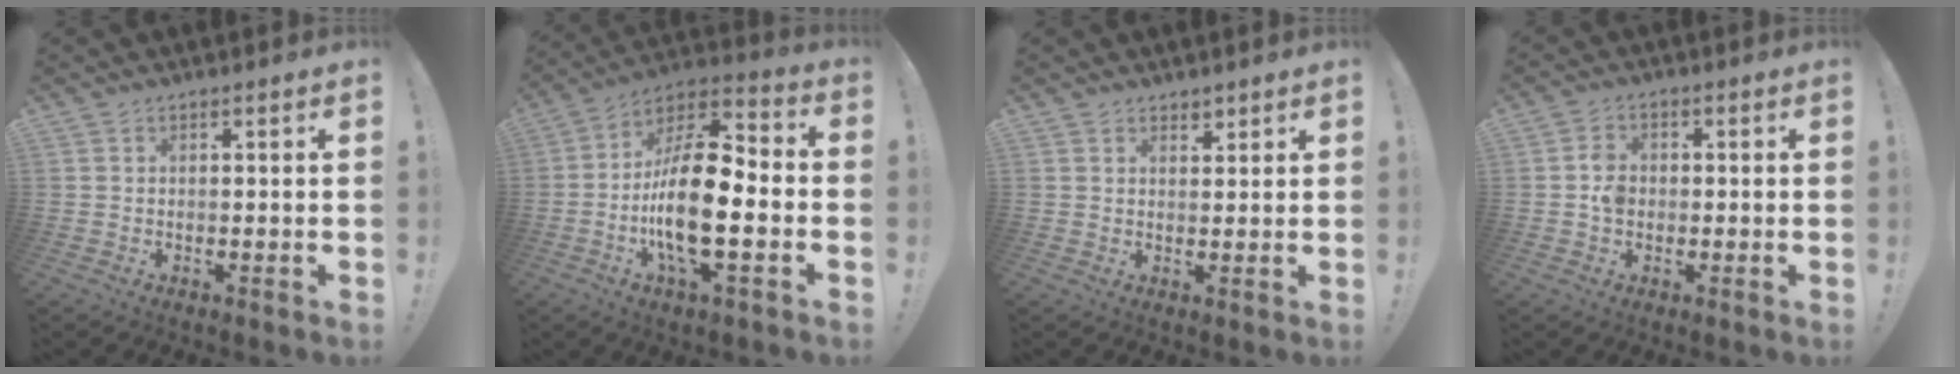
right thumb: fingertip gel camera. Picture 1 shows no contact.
{"total": 20.0, "force": [-3.9, 7.8, 18.0], "torque": [-0.347, 0.016, -0.065]}
{"total": 2.2, "force": [1.8, 1.2, 0.4], "torque": [0.010, -0.015, 0.031]}
{"total": 4.3, "force": [-0.7, 3.3, 2.7], "torque": [-0.033, 0.007, -0.014]}